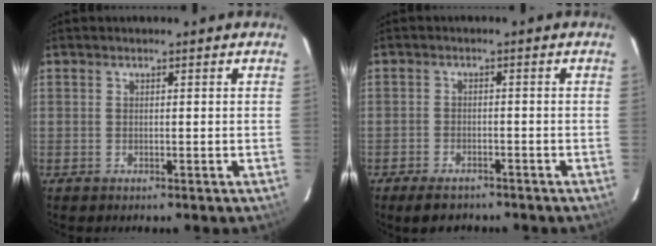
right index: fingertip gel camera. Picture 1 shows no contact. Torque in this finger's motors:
{"motor_torque": [0.39, -0.28, 0.08, 0.01]}